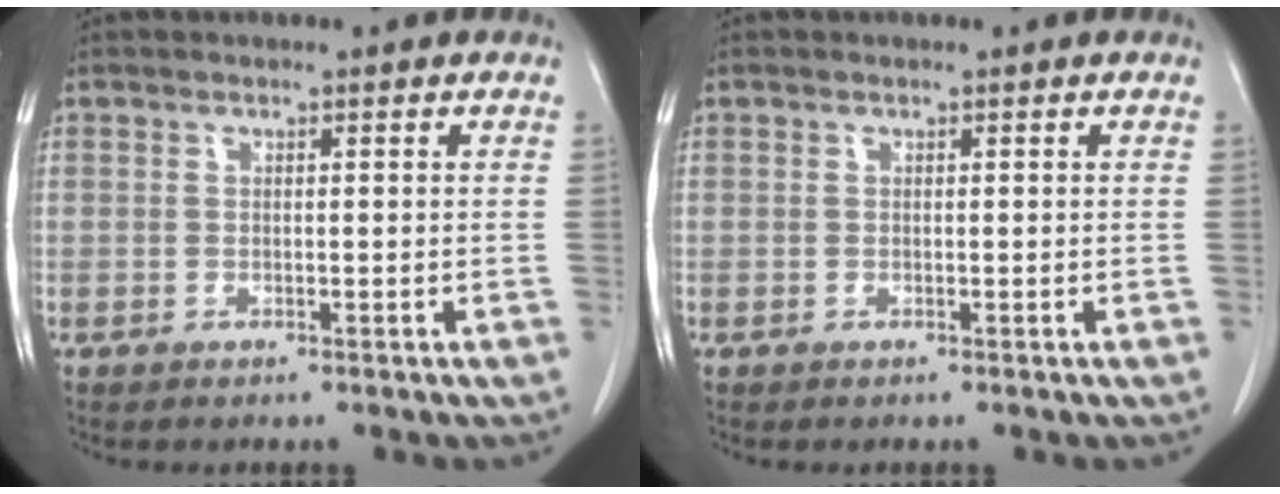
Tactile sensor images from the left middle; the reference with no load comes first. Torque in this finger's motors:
{"motor_torque": [0.00, 0.00, 0.09, 0.00]}